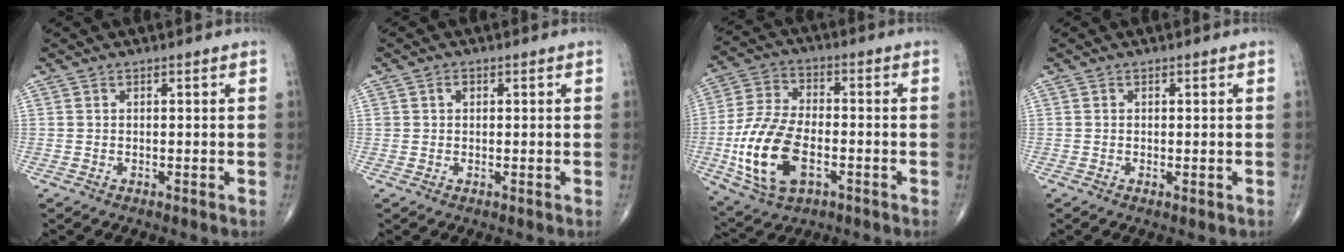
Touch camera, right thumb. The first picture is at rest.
{"total": 1.2, "force": [0.4, 1.0, 0.6], "torque": [-0.005, 0.001, 0.005]}
{"total": 16.5, "force": [-4.4, 9.1, 13.0], "torque": [-0.261, 0.013, -0.078]}
{"total": 0.7, "force": [-0.1, 0.2, 0.6], "torque": [-0.014, -0.003, -0.003]}